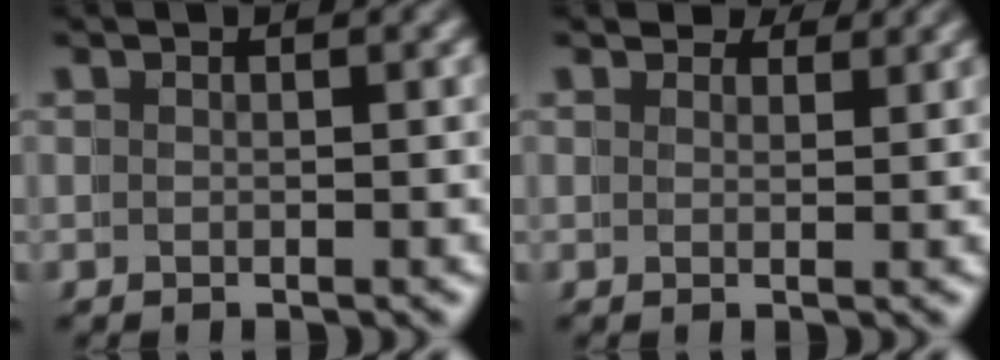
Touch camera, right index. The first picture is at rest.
{"total": 2.7, "force": [2.7, 0.1, 0.2], "torque": [0.001, 0.002, 0.041]}